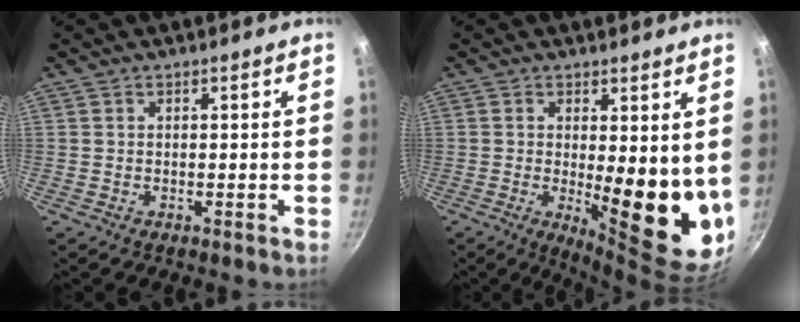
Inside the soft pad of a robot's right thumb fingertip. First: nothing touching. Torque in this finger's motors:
{"motor_torque": [1.44, 3.56, 2.07, -0.05, 0.43]}